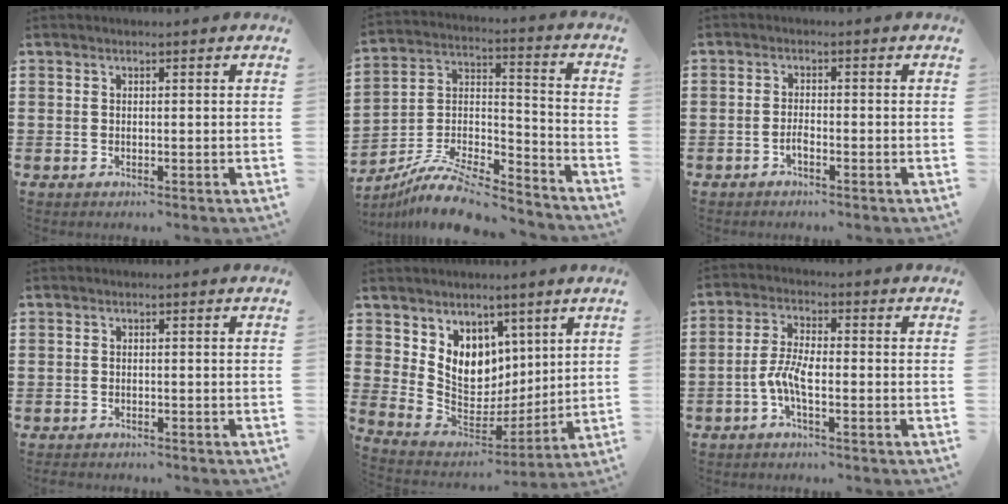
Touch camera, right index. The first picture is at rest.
{"total": 10.8, "force": [-9.2, 2.5, 4.9], "torque": [-0.092, 0.021, -0.183]}
{"total": 1.4, "force": [-1.0, 0.6, 0.8], "torque": [-0.019, -0.002, -0.019]}
{"total": 1.0, "force": [-0.9, 0.3, -0.1], "torque": [0.000, 0.005, -0.022]}
{"total": 8.4, "force": [4.7, 6.7, 1.9], "torque": [-0.067, -0.043, 0.097]}
{"total": 4.8, "force": [-1.7, 1.4, 4.2], "torque": [-0.101, -0.005, -0.039]}